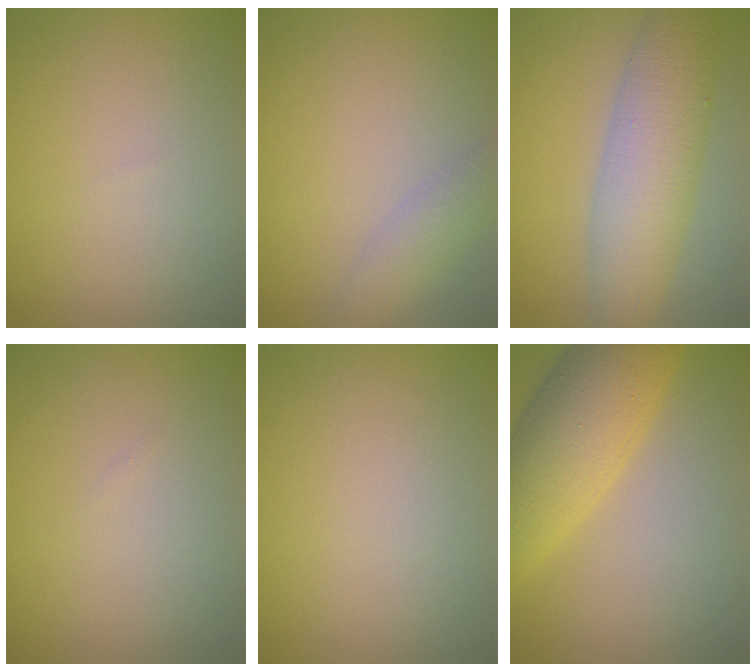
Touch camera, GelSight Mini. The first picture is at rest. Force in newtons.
{"total": 2.5, "press": 2.5, "slide": 0.1}
{"total": 7.0, "press": 7.0, "slide": 0.2}
{"total": 0.0}
{"total": 0.0}
{"total": 8.2, "press": 8.2, "slide": 0.3}